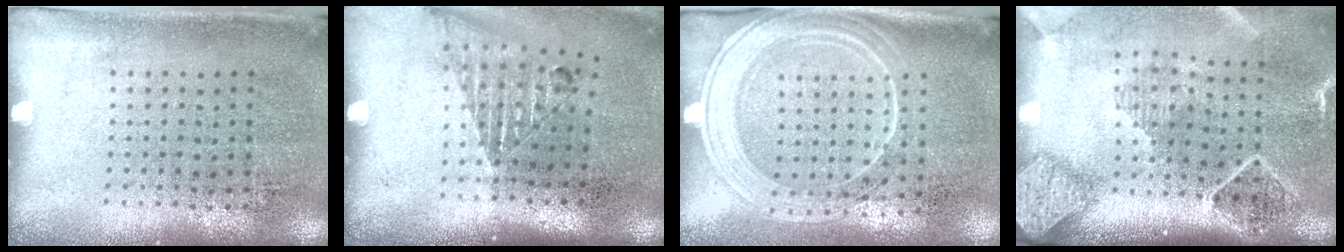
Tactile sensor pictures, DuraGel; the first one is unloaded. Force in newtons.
{"total": 1.2, "press": 1.0, "slide": 0.6}
{"total": 2.1, "press": 1.9, "slide": 0.9}
{"total": 2.7, "press": 2.0, "slide": 1.9}